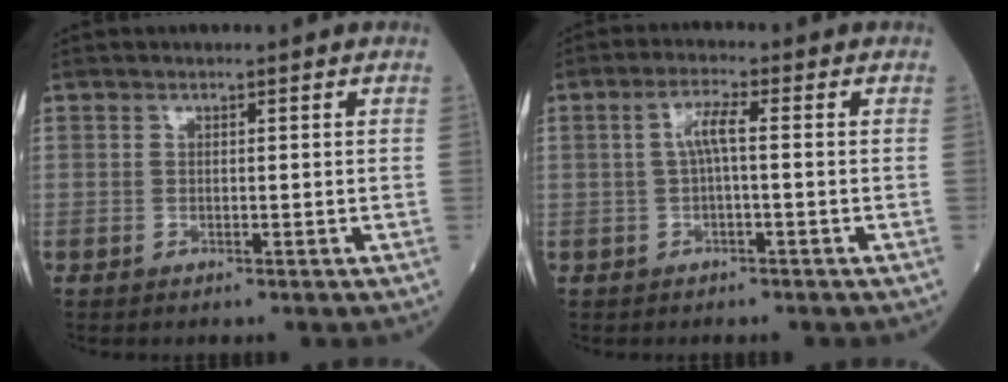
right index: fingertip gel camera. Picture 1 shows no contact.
{"total": 3.5, "force": [0.1, 0.3, 3.5], "torque": [-0.067, 0.011, 0.003]}